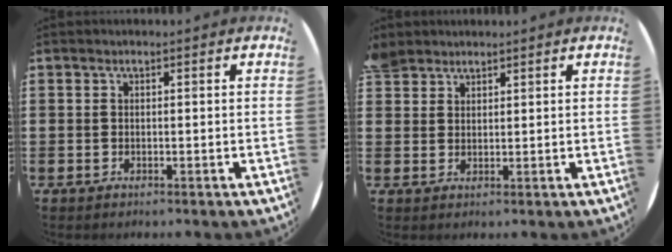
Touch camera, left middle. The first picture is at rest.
{"total": 2.5, "force": [2.3, 1.0, 0.0], "torque": [-0.006, 0.002, 0.047]}